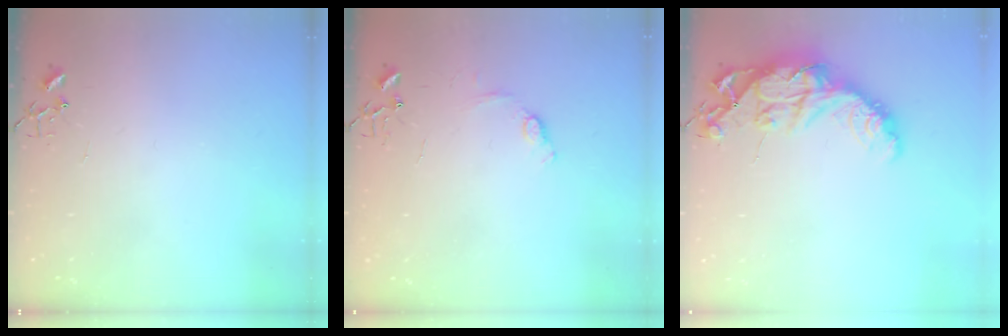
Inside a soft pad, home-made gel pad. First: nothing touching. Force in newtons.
{"total": 7.3, "press": 7.3, "slide": 0.7}
{"total": 17.0, "press": 17.0, "slide": 1.3}